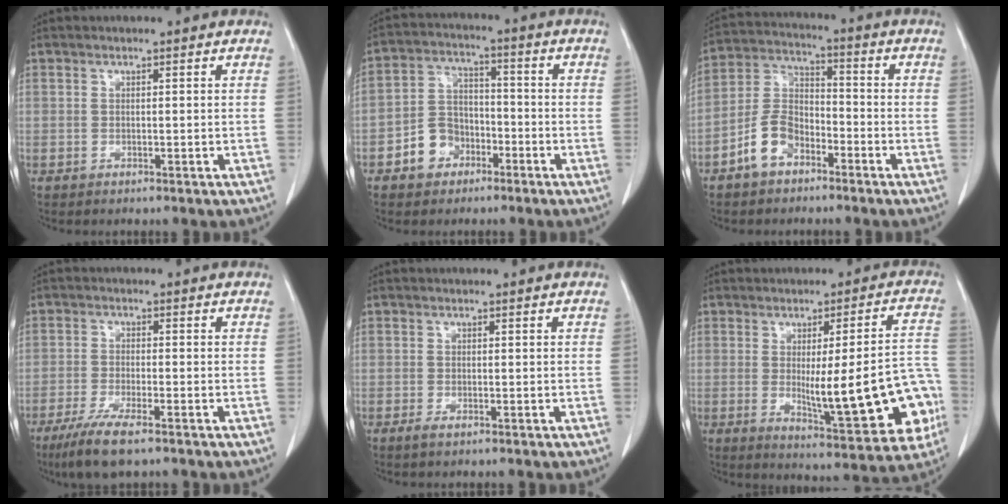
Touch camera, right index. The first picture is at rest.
{"total": 7.0, "force": [-3.4, 5.5, 2.6], "torque": [-0.053, 0.022, -0.054]}
{"total": 8.0, "force": [-4.5, 4.9, 4.5], "torque": [-0.102, 0.019, -0.088]}
{"total": 7.4, "force": [-5.0, 0.9, 5.3], "torque": [-0.100, -0.019, -0.086]}
{"total": 1.2, "force": [-0.8, 0.2, 0.8], "torque": [-0.017, -0.002, -0.013]}
{"total": 17.4, "force": [-3.2, 3.2, 16.8], "torque": [-0.177, 0.014, -0.021]}